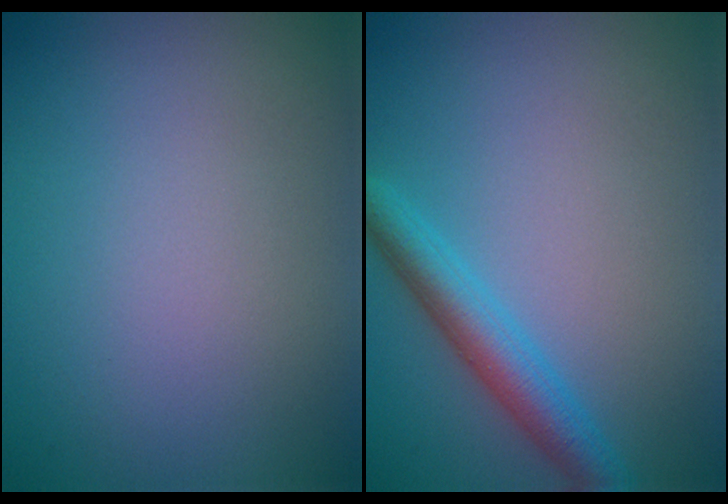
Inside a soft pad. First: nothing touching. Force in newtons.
{"total": 3.6, "press": 3.6, "slide": 0.1}